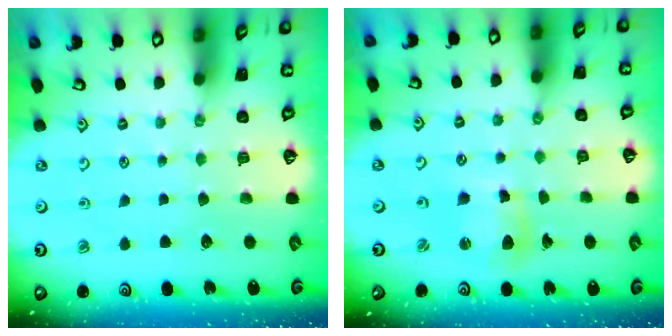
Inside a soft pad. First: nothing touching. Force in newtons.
{"total": 8.1, "press": 8.1, "slide": 1.1}